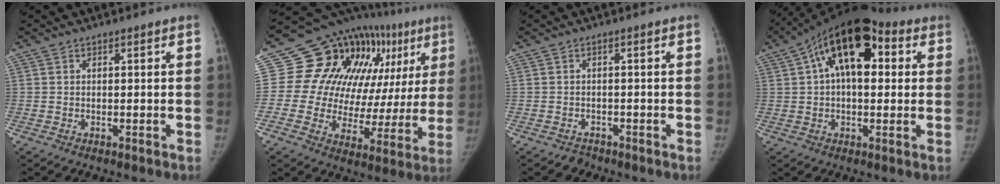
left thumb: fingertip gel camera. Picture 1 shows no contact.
{"total": 24.3, "force": [8.7, 15.0, 17.0], "torque": [-0.174, 0.022, 0.129]}
{"total": 1.7, "force": [-1.3, 0.9, -0.4], "torque": [0.013, 0.010, -0.022]}
{"total": 16.7, "force": [4.6, 8.9, 13.4], "torque": [-0.189, 0.027, 0.059]}